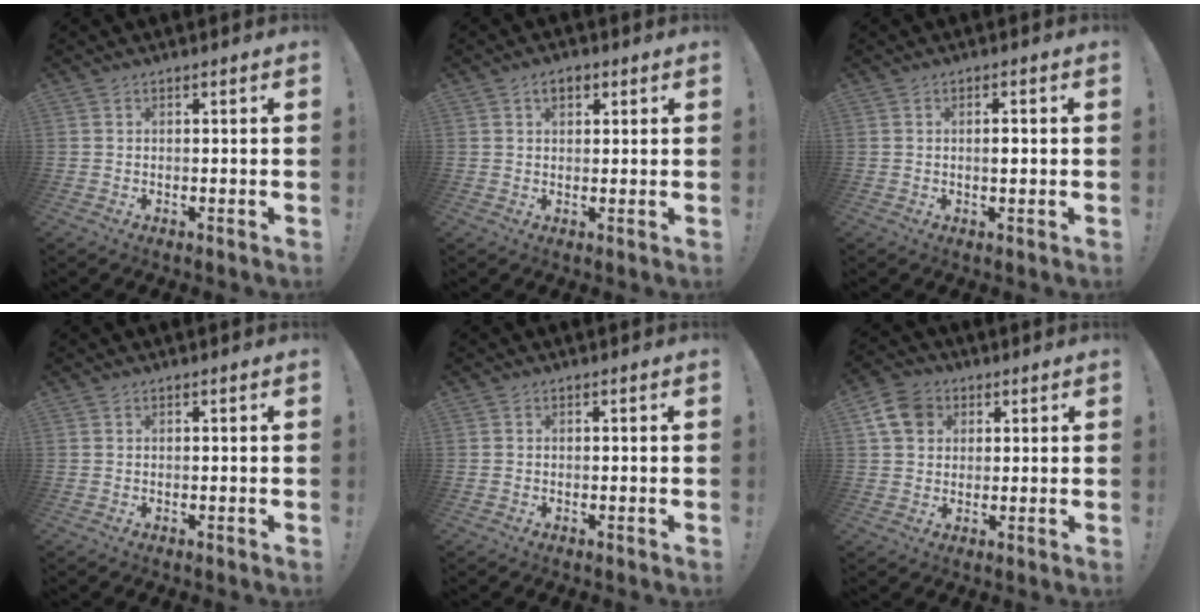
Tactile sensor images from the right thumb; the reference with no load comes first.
{"total": 3.7, "force": [1.6, 2.2, 2.5], "torque": [-0.031, -0.001, 0.025]}
{"total": 1.9, "force": [-0.1, 0.6, 1.9], "torque": [-0.020, -0.003, -0.006]}
{"total": 0.0}
{"total": 0.5, "force": [-0.3, 0.4, -0.1], "torque": [0.002, 0.002, -0.005]}
{"total": 9.8, "force": [3.6, 7.9, 4.5], "torque": [-0.077, -0.007, 0.073]}